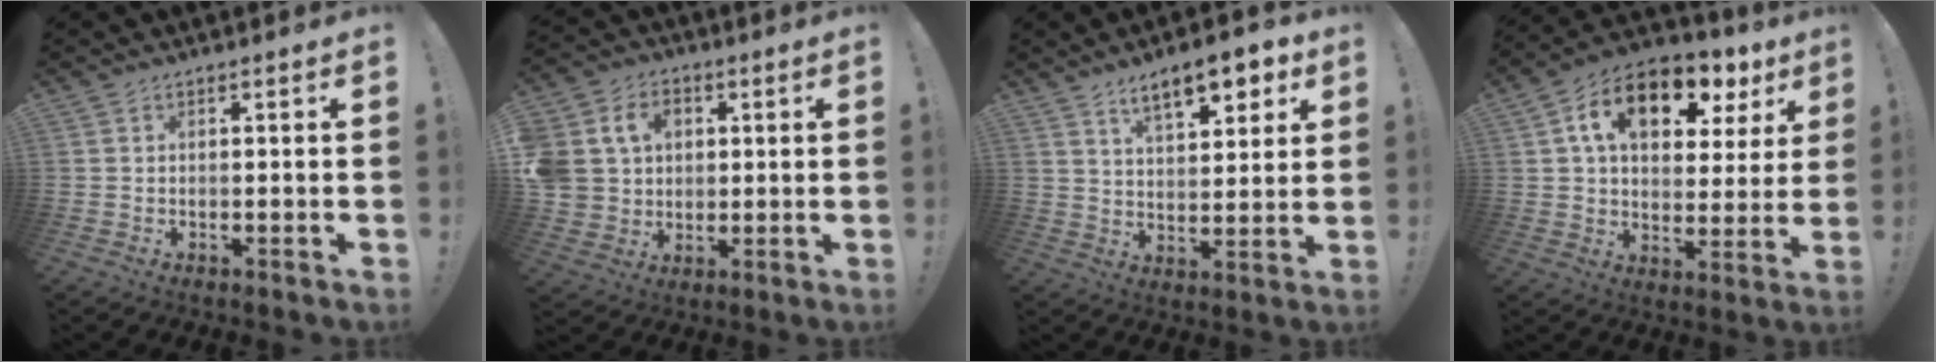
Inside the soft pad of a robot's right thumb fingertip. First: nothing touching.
{"total": 12.7, "force": [3.4, 10.9, 5.5], "torque": [-0.113, -0.001, 0.071]}
{"total": 11.4, "force": [7.1, 4.4, 7.8], "torque": [-0.111, -0.034, 0.119]}
{"total": 15.8, "force": [7.7, 9.3, 10.1], "torque": [-0.164, -0.028, 0.134]}